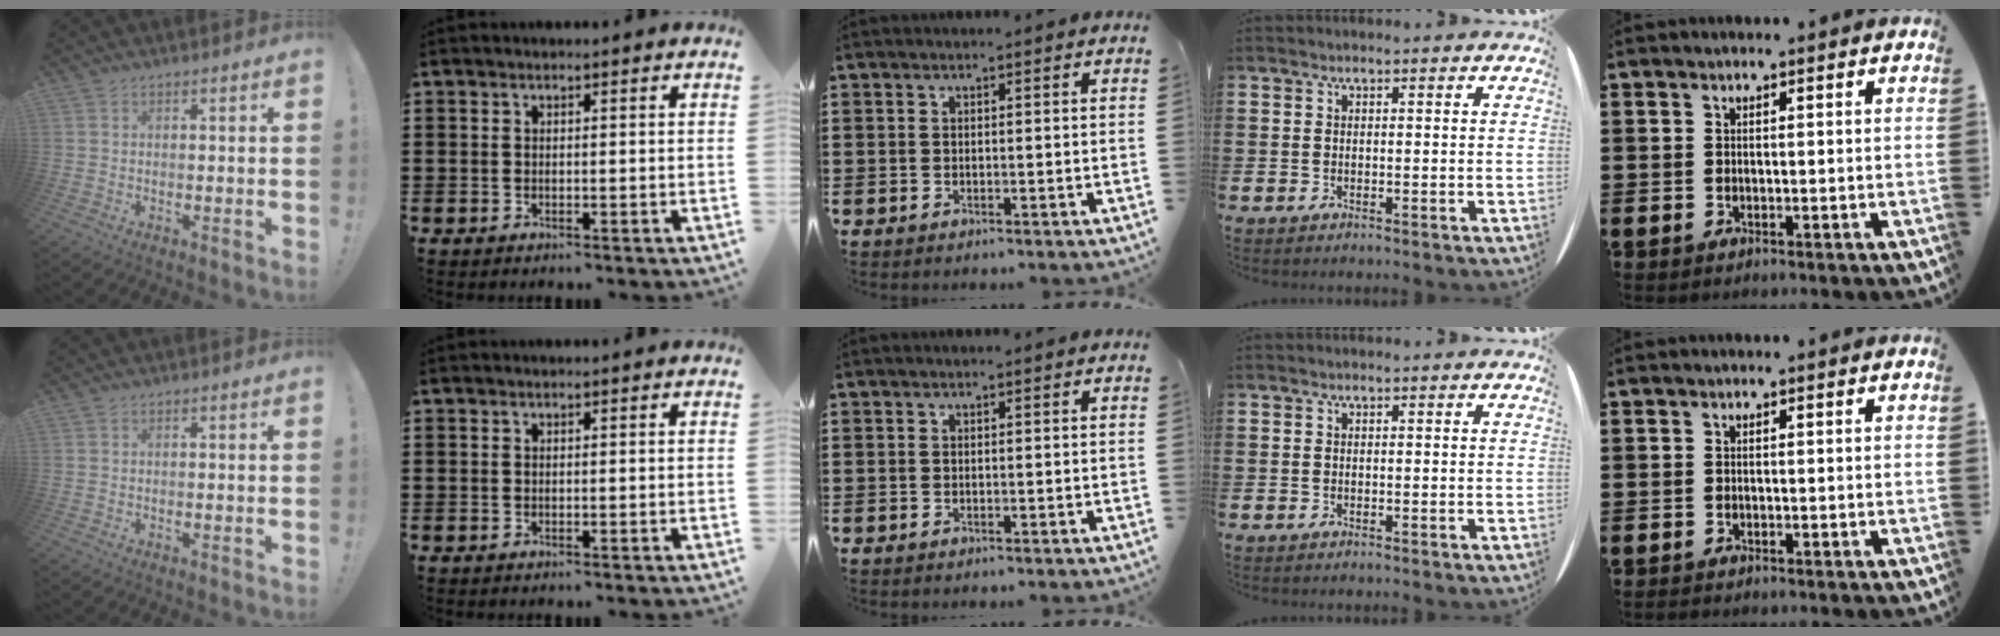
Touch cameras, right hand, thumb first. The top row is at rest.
{}